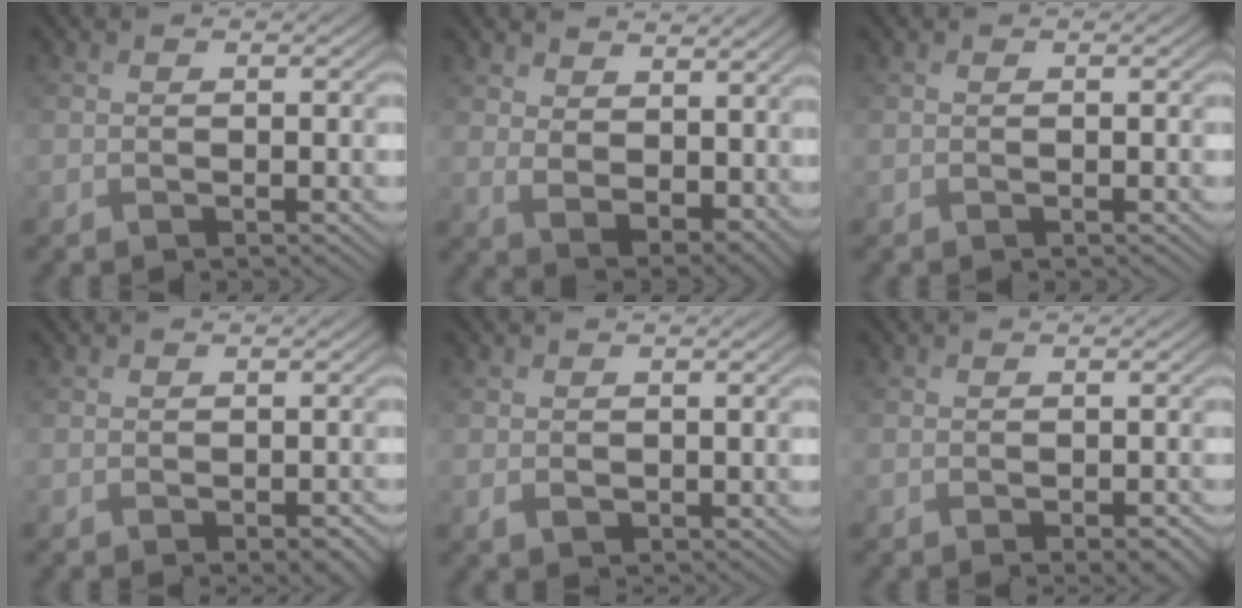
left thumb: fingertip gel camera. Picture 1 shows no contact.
{"total": 8.5, "force": [4.8, 4.8, 5.1], "torque": [-0.115, -0.015, 0.099]}
{"total": 0.0}
{"total": 1.7, "force": [-0.4, 1.0, 1.3], "torque": [-0.022, -0.005, -0.003]}
{"total": 1.4, "force": [0.6, 1.1, 0.7], "torque": [-0.017, -0.005, 0.015]}
{"total": 1.6, "force": [-0.4, 0.9, 1.3], "torque": [-0.020, -0.006, -0.004]}